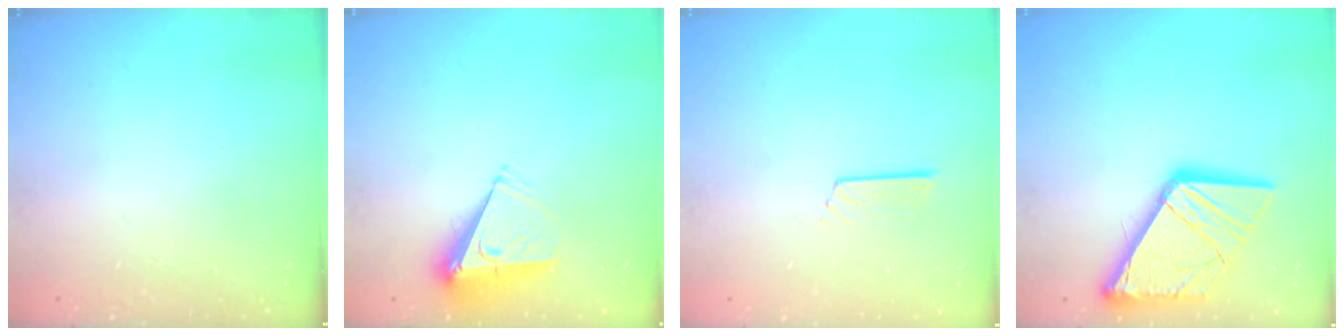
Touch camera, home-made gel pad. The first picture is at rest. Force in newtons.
{"total": 7.7, "press": 7.7, "slide": 0.7}
{"total": 6.4, "press": 6.4, "slide": 0.2}
{"total": 18.9, "press": 18.8, "slide": 2.0}